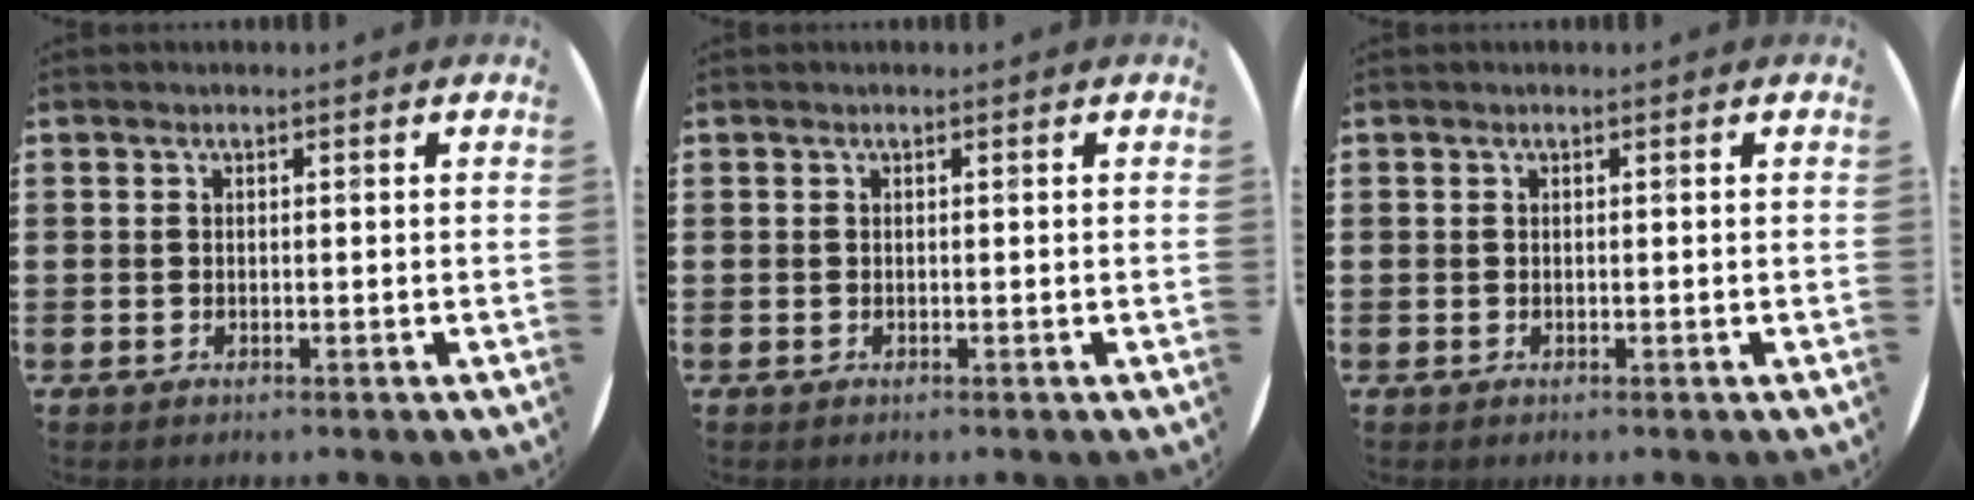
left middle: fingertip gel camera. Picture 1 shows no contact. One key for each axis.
{"total": 0.0}
{"total": 0.0}